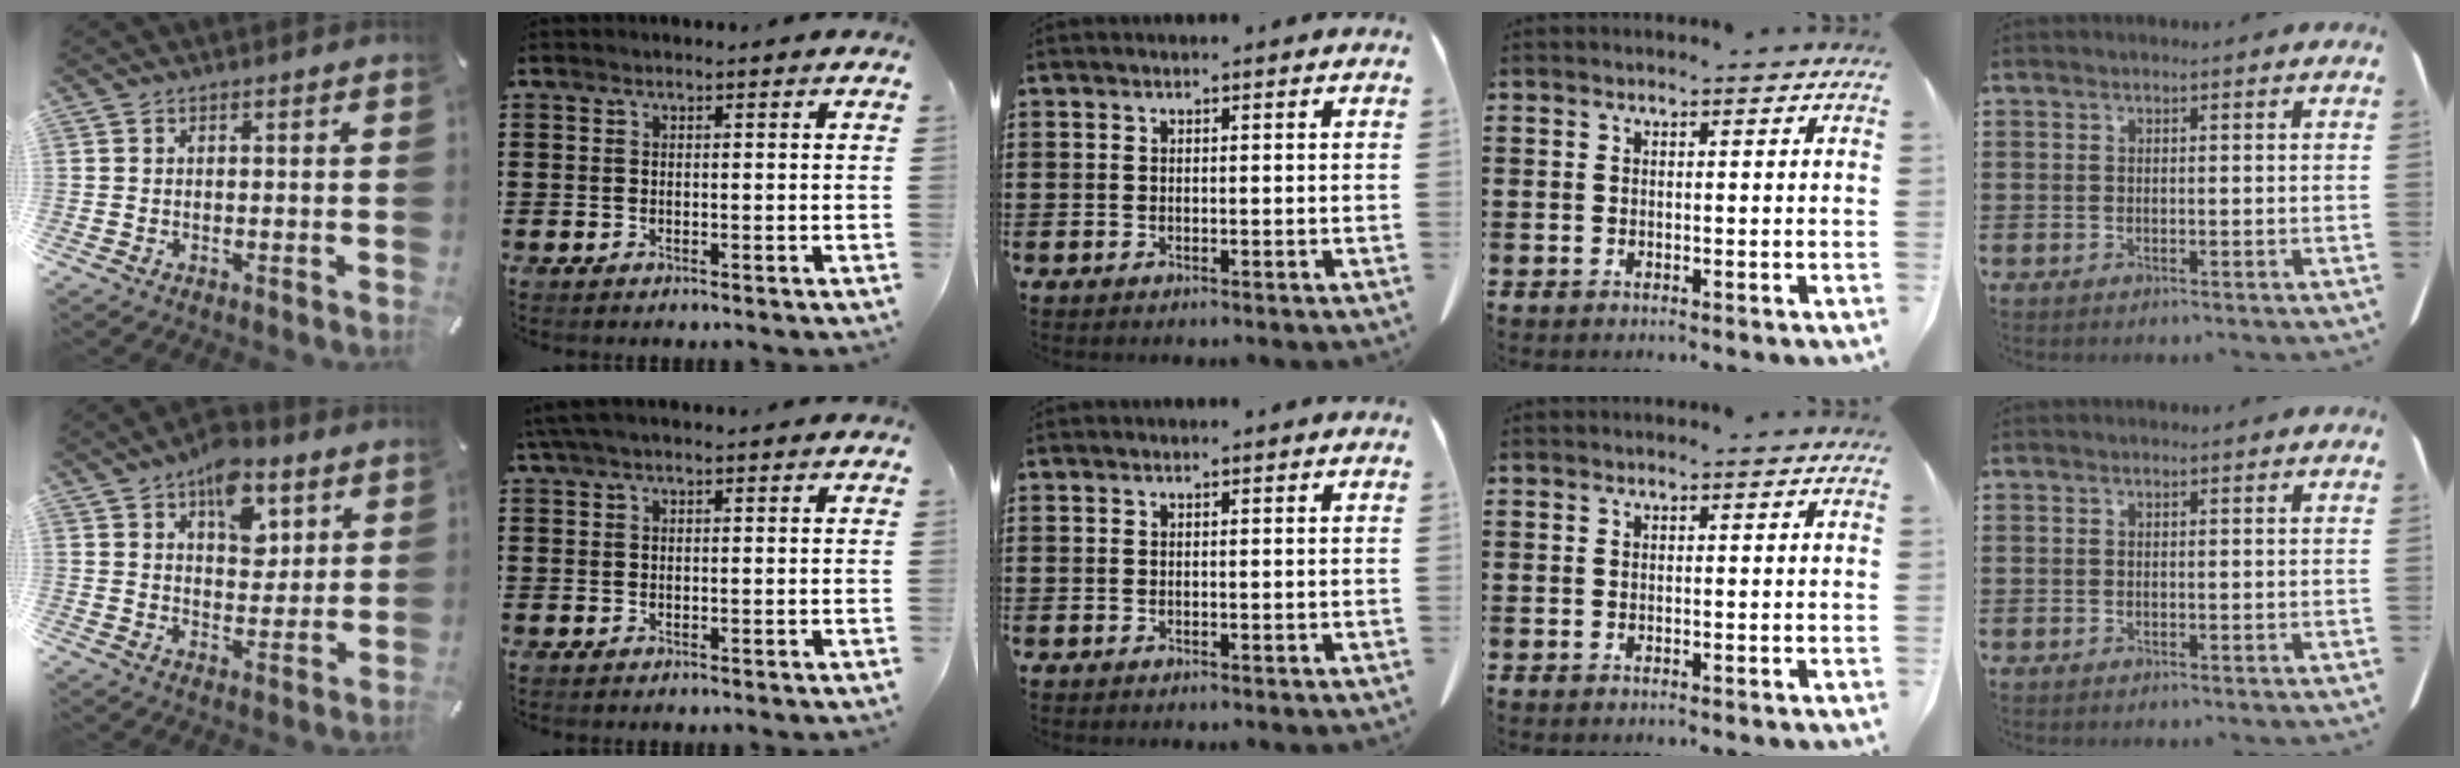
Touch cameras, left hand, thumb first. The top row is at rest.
{"thumb": {"total": 11.1, "force": [5.8, 6.9, 6.5], "torque": [-0.078, -0.021, 0.098]}, "index": {"total": 1.3, "force": [0.5, 0.1, 1.2], "torque": [-0.024, 0.001, 0.011]}}